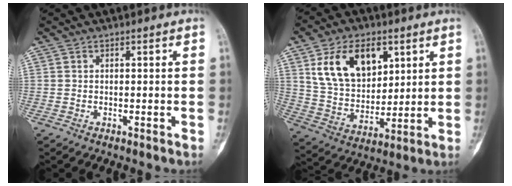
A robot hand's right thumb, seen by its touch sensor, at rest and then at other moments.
{"total": 15.5, "force": [6.5, 9.9, 10.1], "torque": [-0.143, -0.024, 0.131]}